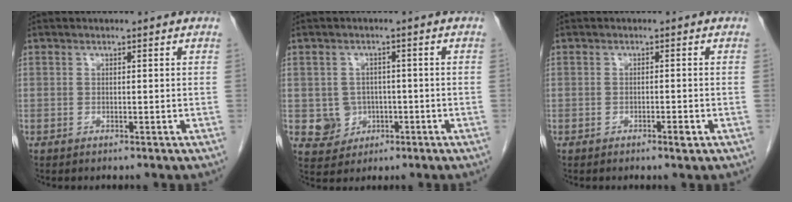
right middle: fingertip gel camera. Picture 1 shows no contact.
{"total": 4.6, "force": [-0.7, 4.5, 0.7], "torque": [-0.002, 0.010, -0.002]}
{"total": 1.4, "force": [-0.8, 0.2, 1.2], "torque": [-0.020, -0.001, -0.011]}